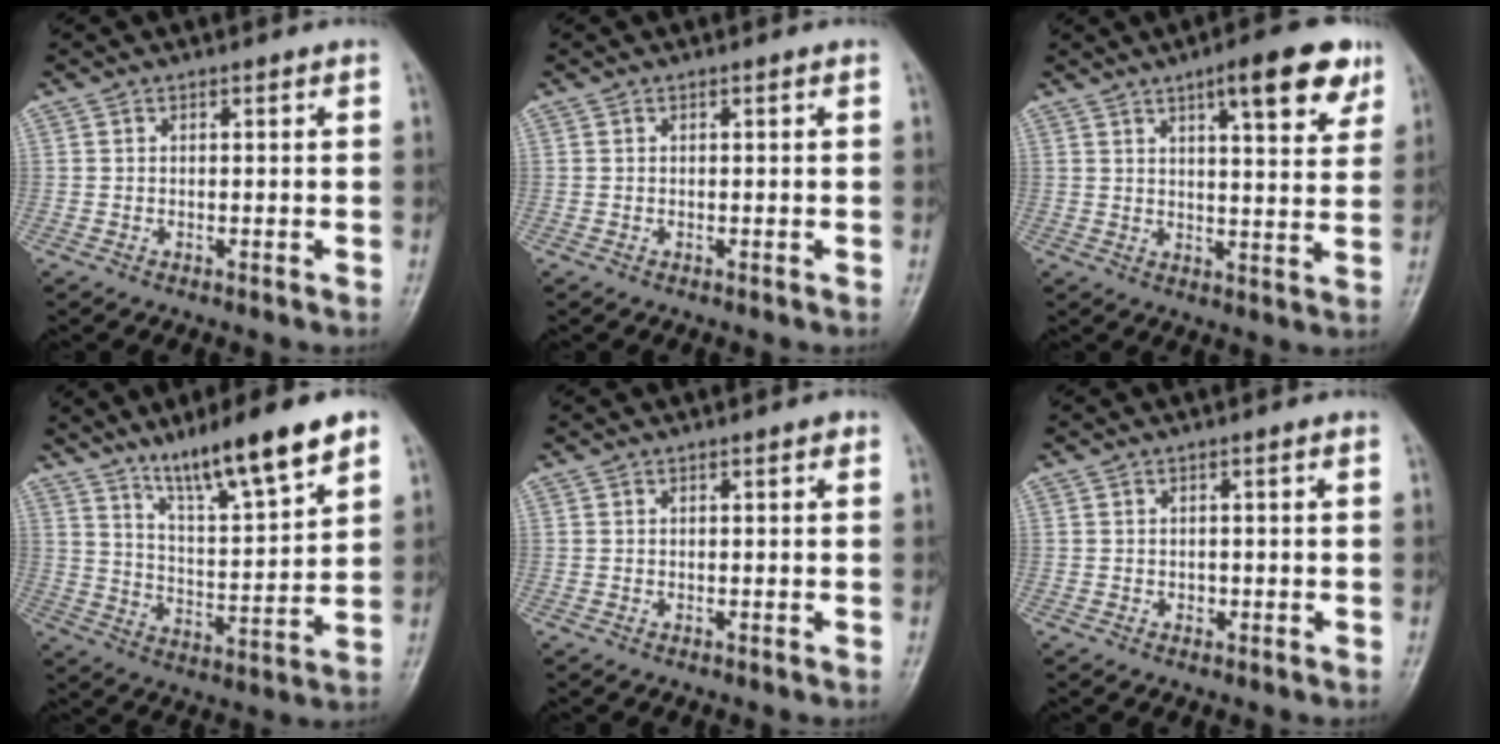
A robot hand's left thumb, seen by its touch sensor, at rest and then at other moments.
{"total": 0.0}
{"total": 12.3, "force": [6.9, 3.3, 9.6], "torque": [-0.106, -0.026, 0.091]}
{"total": 15.1, "force": [10.4, 2.2, 10.8], "torque": [-0.170, -0.055, 0.180]}
{"total": 0.7, "force": [0.4, 0.2, 0.5], "torque": [-0.008, 0.000, 0.002]}
{"total": 0.9, "force": [-0.2, 0.7, 0.5], "torque": [-0.002, 0.002, -0.002]}